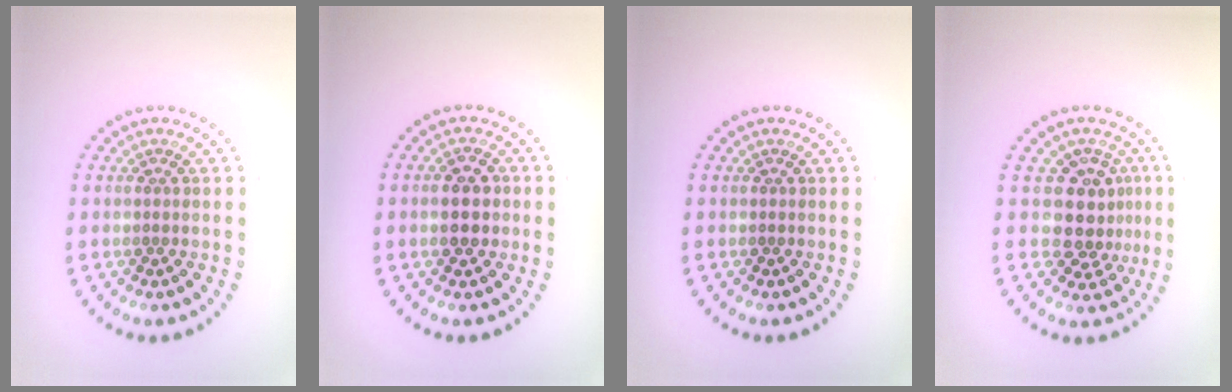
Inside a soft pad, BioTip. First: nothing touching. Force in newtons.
{"total": 2.7, "press": 2.7, "slide": 0.2}
{"total": 0.0}
{"total": 3.8, "press": 3.1, "slide": 2.2}